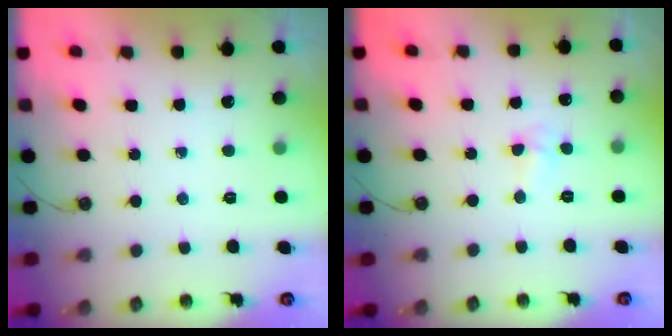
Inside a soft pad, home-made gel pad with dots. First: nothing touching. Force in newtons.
{"total": 2.8, "press": 2.6, "slide": 1.0}